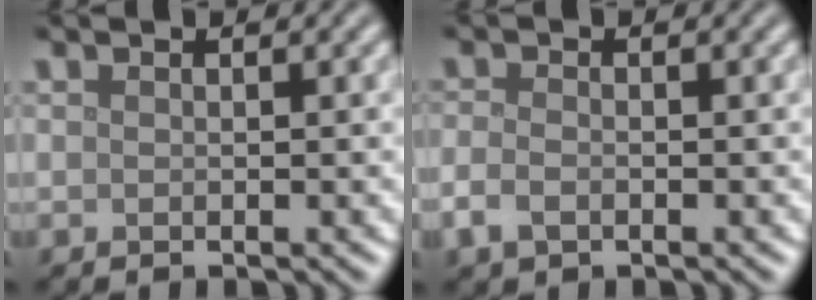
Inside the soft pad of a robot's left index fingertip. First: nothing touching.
{"total": 2.1, "force": [-0.9, 1.3, 1.3], "torque": [-0.031, -0.004, -0.024]}